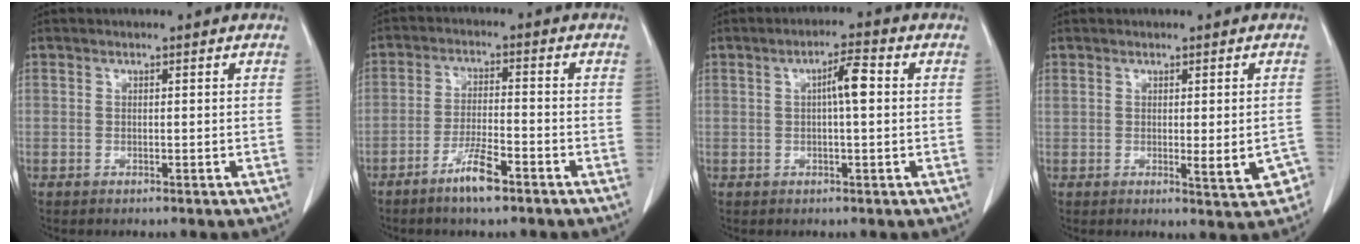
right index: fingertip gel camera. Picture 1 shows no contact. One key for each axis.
{"total": 5.9, "fx": -3.9, "fy": 0.7, "fz": 4.4, "tx": -0.086, "ty": -0.004, "tz": -0.071}
{"total": 4.1, "fx": 0.5, "fy": 0.5, "fz": 4.1, "tx": -0.070, "ty": 0.009, "tz": 0.005}
{"total": 4.8, "fx": -0.9, "fy": 1.4, "fz": 4.5, "tx": -0.050, "ty": -0.004, "tz": -0.003}